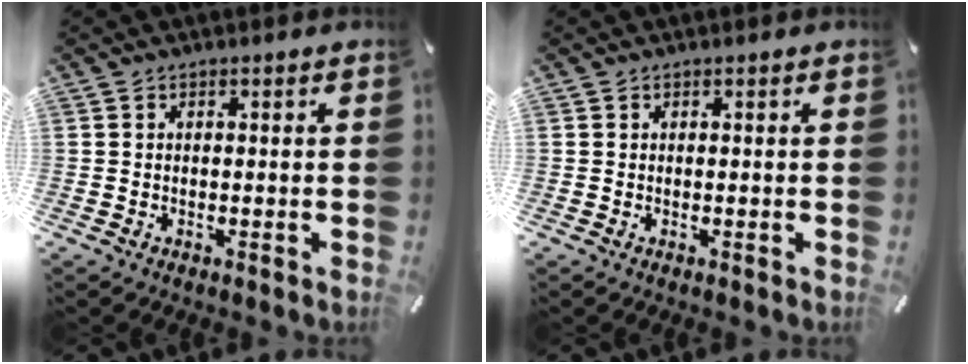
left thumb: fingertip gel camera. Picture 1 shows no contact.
{"total": 0.0}